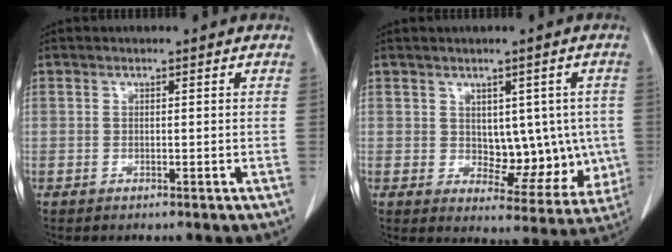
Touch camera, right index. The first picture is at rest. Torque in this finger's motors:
{"motor_torque": [0.02, 0.06, -0.02, 0.00]}